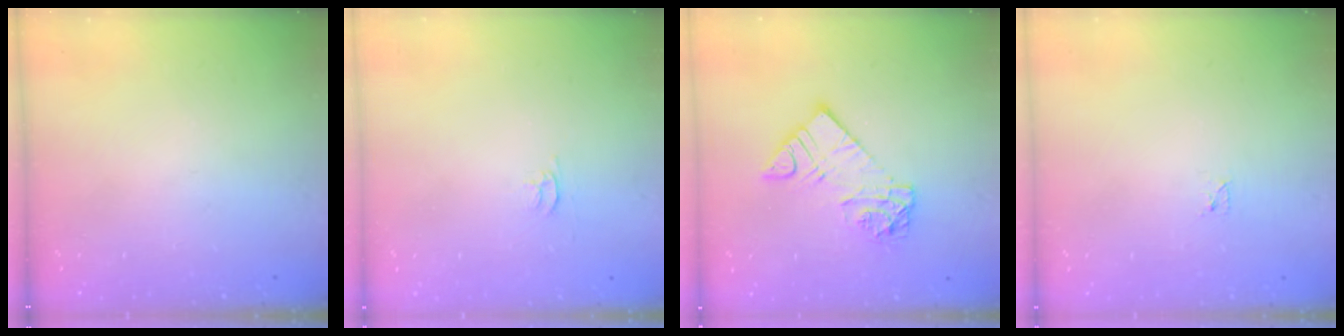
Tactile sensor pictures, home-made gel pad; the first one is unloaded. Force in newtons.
{"total": 3.4, "press": 3.4, "slide": 0.4}
{"total": 9.9, "press": 9.9, "slide": 1.0}
{"total": 2.3, "press": 2.2, "slide": 0.4}